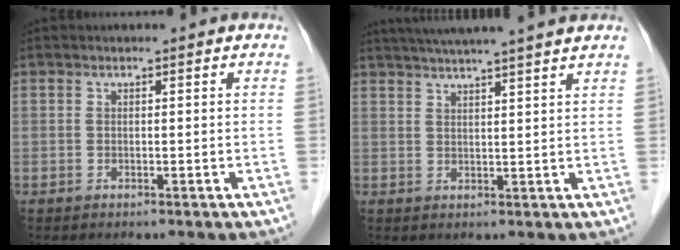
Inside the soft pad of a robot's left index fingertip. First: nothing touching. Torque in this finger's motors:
{"motor_torque": [0.62, -0.82, 0.61, 0.13]}